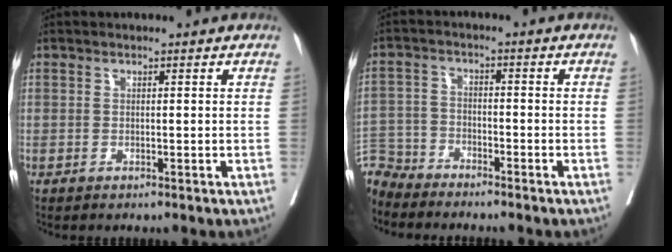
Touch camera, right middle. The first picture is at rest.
{"total": 6.2, "force": [-5.9, 1.6, -0.9], "torque": [0.021, 0.002, -0.121]}